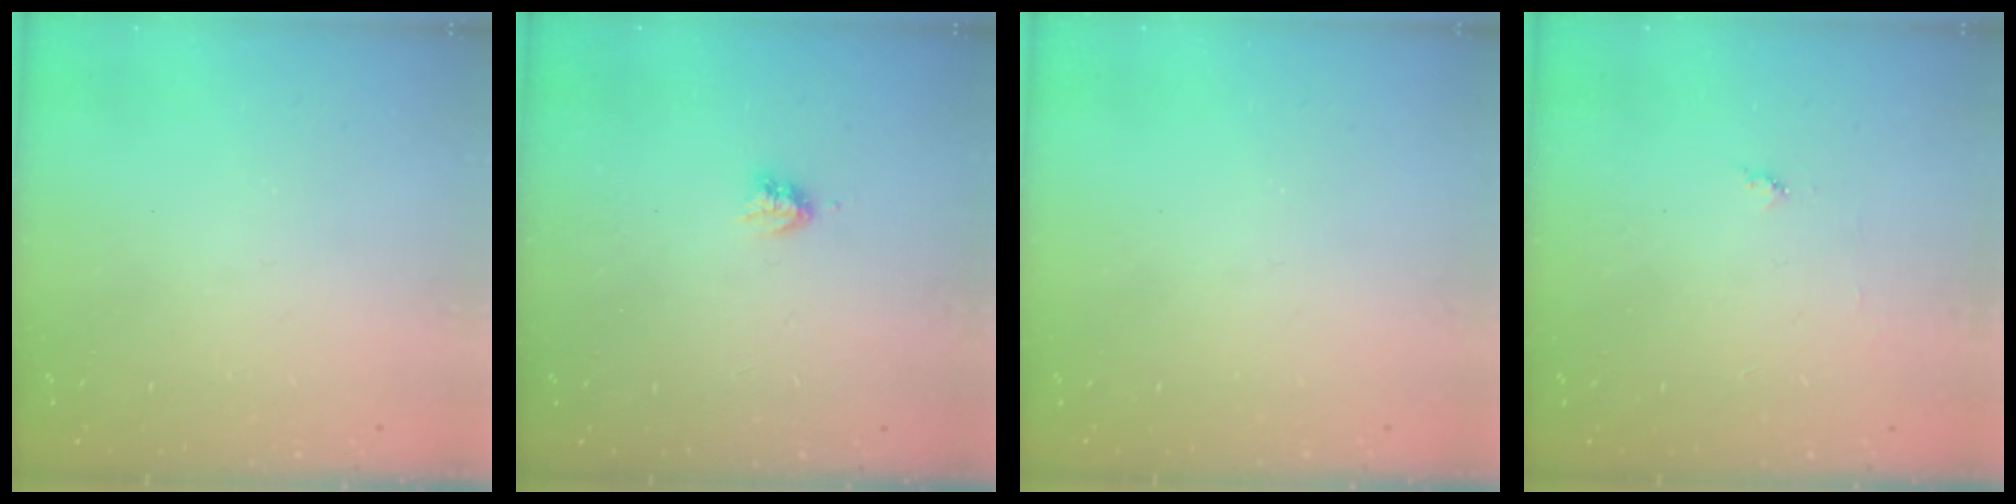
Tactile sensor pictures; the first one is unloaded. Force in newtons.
{"total": 2.9, "press": 2.9, "slide": 0.5}
{"total": 0.0}
{"total": 3.9, "press": 3.9, "slide": 0.4}